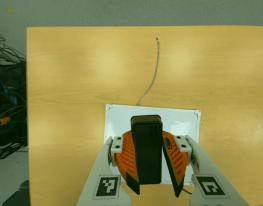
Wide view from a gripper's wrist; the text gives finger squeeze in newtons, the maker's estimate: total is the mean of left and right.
{"total": 9.9, "left": 9.7, "right": 10.1}